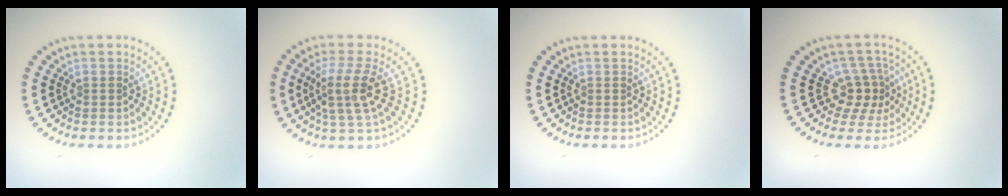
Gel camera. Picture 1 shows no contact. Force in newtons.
{"total": 3.8, "press": 2.8, "slide": 2.6}
{"total": 0.0}
{"total": 3.0, "press": 2.2, "slide": 2.1}